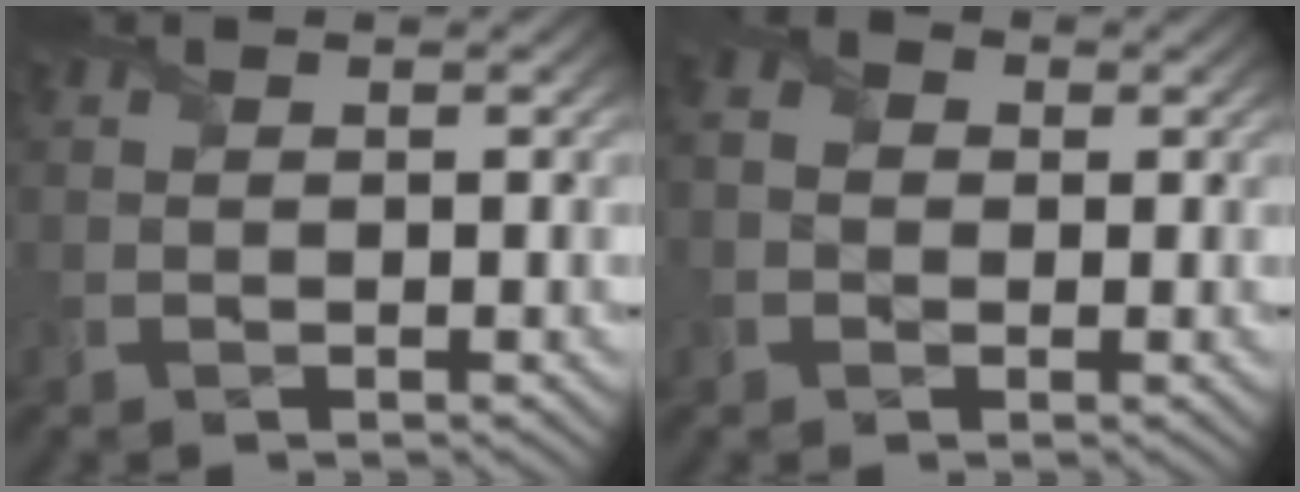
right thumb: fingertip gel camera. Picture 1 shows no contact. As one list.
[{"total": 2.5, "force": [-0.2, 2.3, 1.1], "torque": [-0.035, 0.006, -0.006]}]